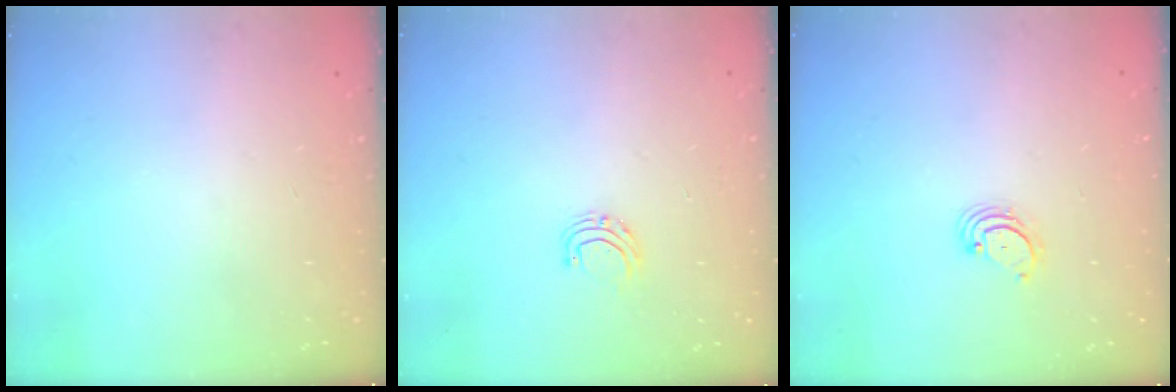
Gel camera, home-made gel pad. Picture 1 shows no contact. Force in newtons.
{"total": 4.5, "press": 4.5, "slide": 0.4}
{"total": 2.7, "press": 2.7, "slide": 0.3}